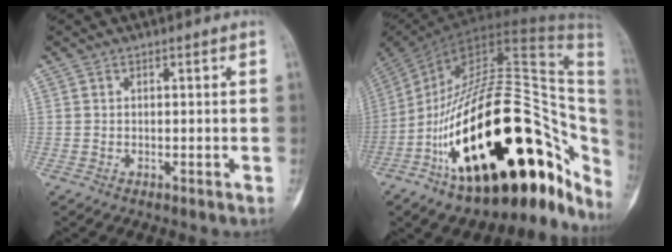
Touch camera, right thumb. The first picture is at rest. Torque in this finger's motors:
{"motor_torque": [1.64, 1.49, 2.57, -0.21, 1.05]}